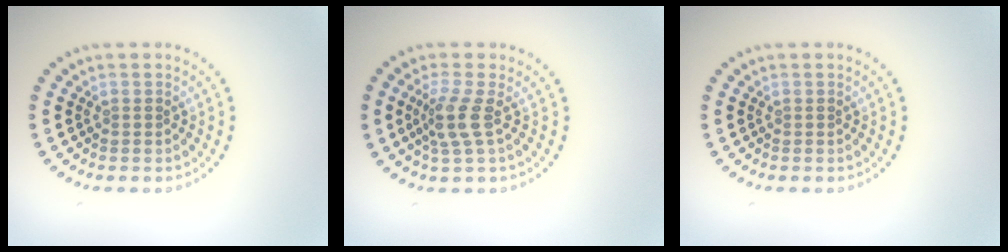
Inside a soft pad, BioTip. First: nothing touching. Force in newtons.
{"total": 2.5, "press": 1.9, "slide": 1.7}
{"total": 0.0}